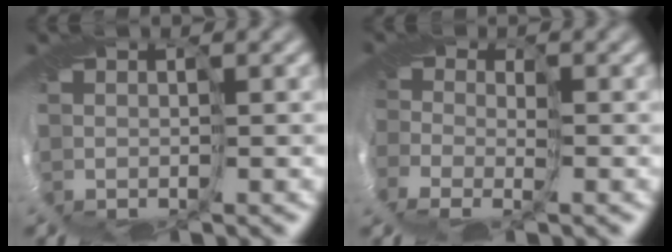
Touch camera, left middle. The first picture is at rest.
{"total": 2.3, "force": [-2.0, 1.2, 0.4], "torque": [0.014, -0.025, -0.041]}